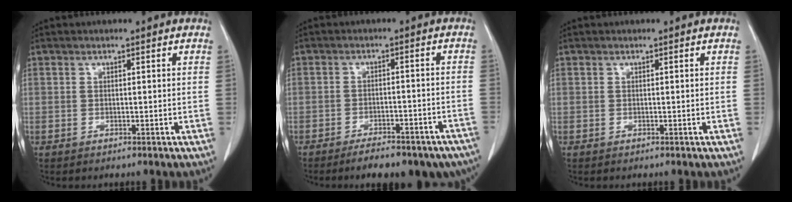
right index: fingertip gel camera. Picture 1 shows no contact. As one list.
[{"total": 15.2, "force": [-12.5, 4.7, 7.2], "torque": [-0.061, 0.017, -0.152]}, {"total": 0.0}]